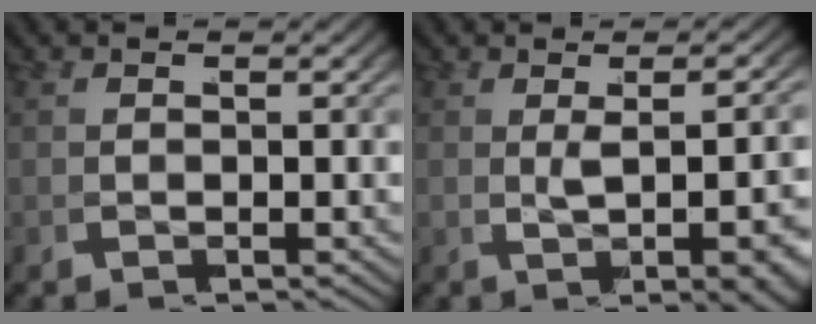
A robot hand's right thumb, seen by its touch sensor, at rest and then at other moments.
{"total": 4.7, "force": [0.0, 1.2, 4.5], "torque": [-0.053, 0.008, 0.002]}